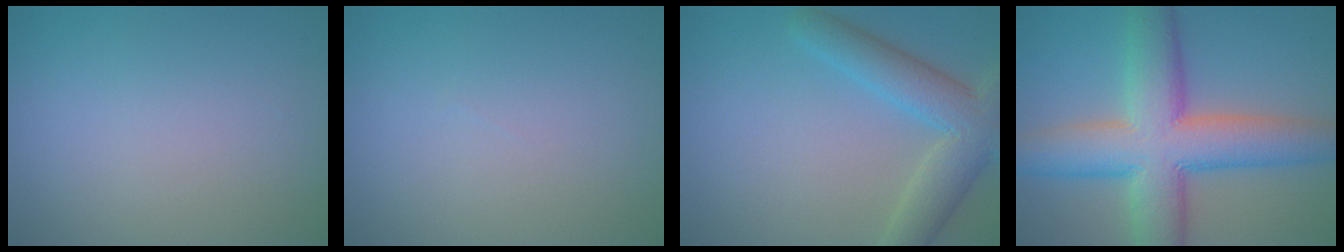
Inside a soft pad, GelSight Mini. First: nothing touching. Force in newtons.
{"total": 0.0}
{"total": 5.6, "press": 5.6, "slide": 0.2}
{"total": 11.2, "press": 11.2, "slide": 0.4}